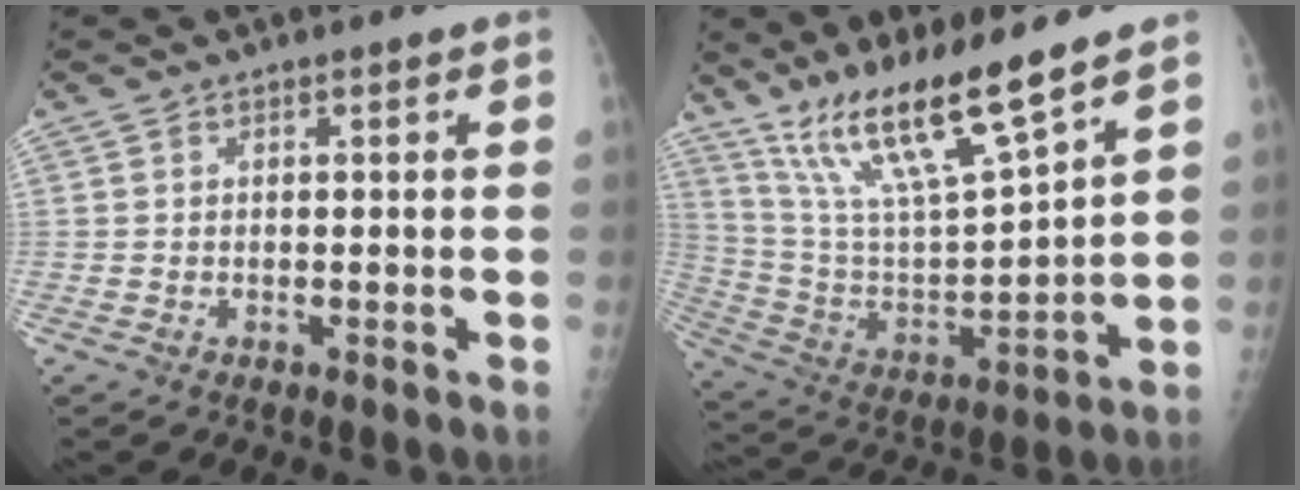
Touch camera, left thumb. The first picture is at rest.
{"total": 18.2, "force": [13.4, 2.4, 12.1], "torque": [-0.206, -0.067, 0.262]}